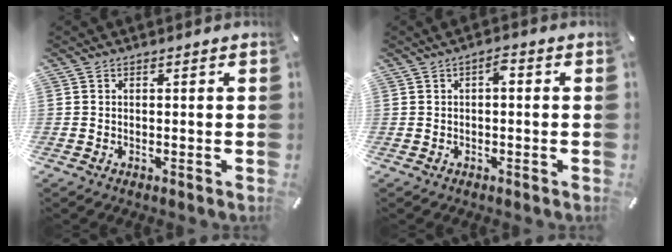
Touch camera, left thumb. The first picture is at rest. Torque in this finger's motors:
{"motor_torque": [0.40, 0.48, 0.13, -0.24, 0.10]}